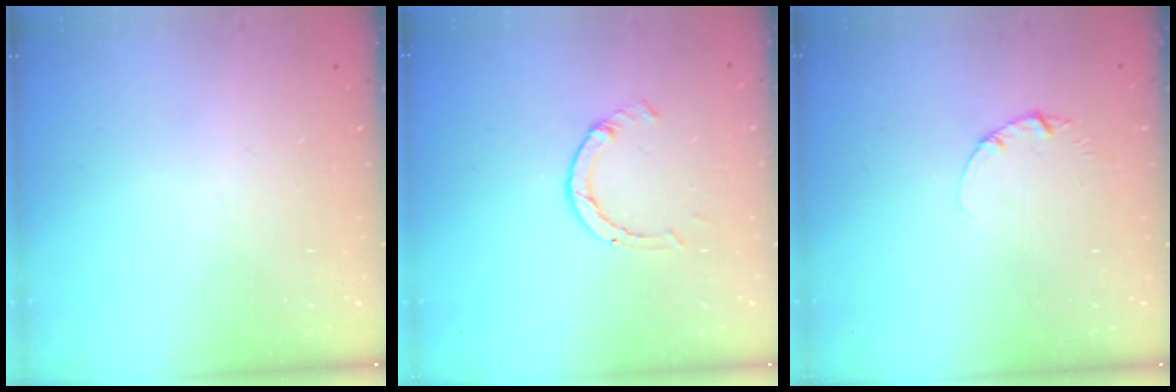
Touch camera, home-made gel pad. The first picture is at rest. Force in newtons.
{"total": 2.6, "press": 2.5, "slide": 0.3}
{"total": 1.3, "press": 1.3, "slide": 0.2}